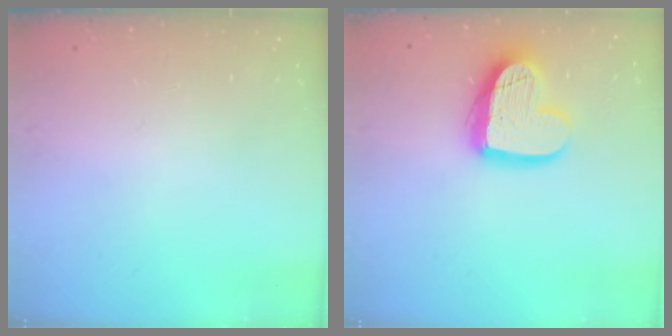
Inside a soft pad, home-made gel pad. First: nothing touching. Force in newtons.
{"total": 15.5, "press": 15.4, "slide": 1.1}